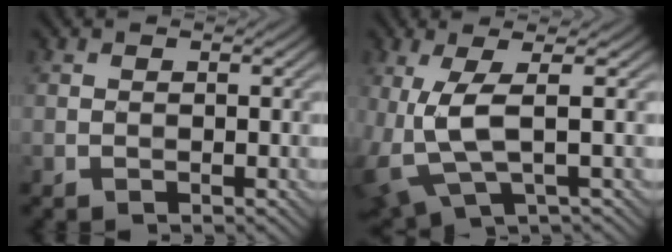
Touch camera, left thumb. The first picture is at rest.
{"total": 6.7, "force": [0.0, 2.1, 6.4], "torque": [-0.155, 0.001, 0.001]}